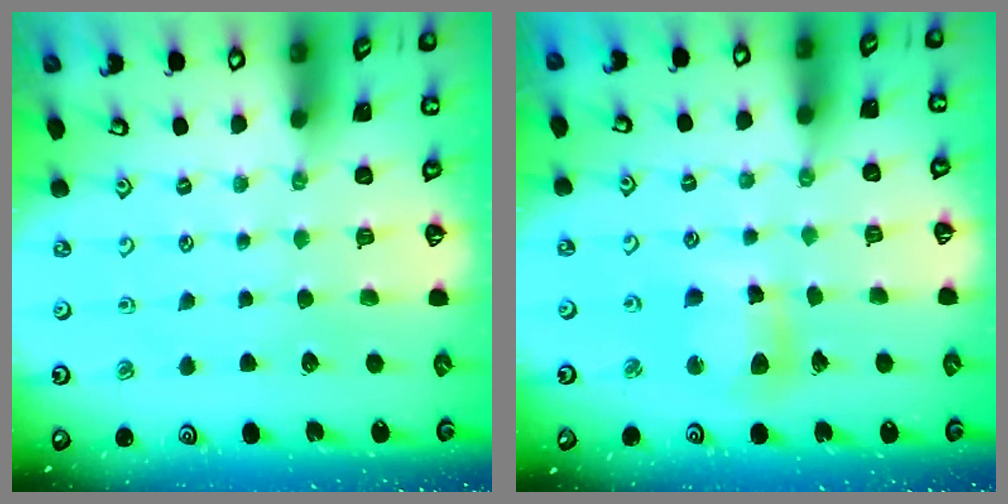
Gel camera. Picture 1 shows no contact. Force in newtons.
{"total": 9.5, "press": 9.4, "slide": 1.4}